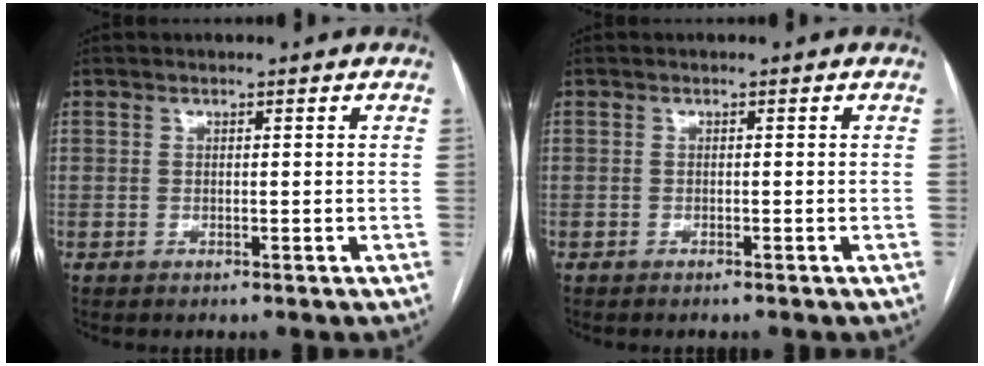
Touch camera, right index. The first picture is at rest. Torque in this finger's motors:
{"motor_torque": [-0.01, 0.02, -0.06, 0.01]}